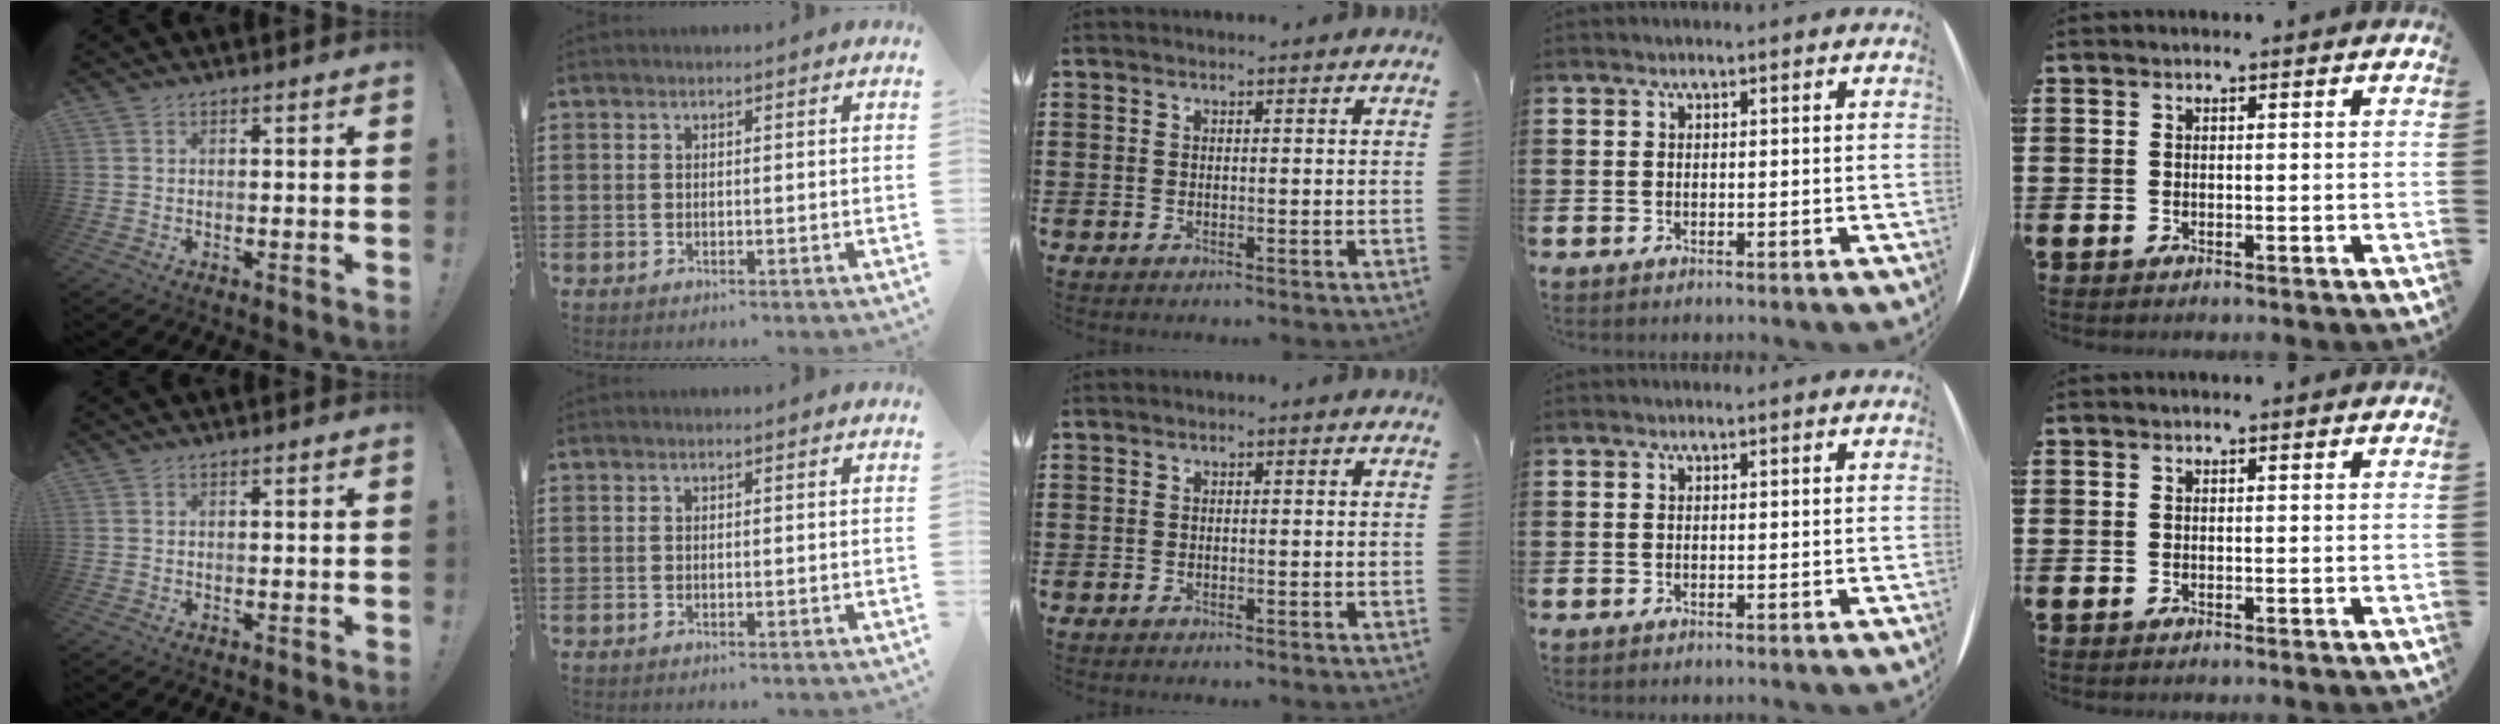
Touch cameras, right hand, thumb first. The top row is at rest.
{}